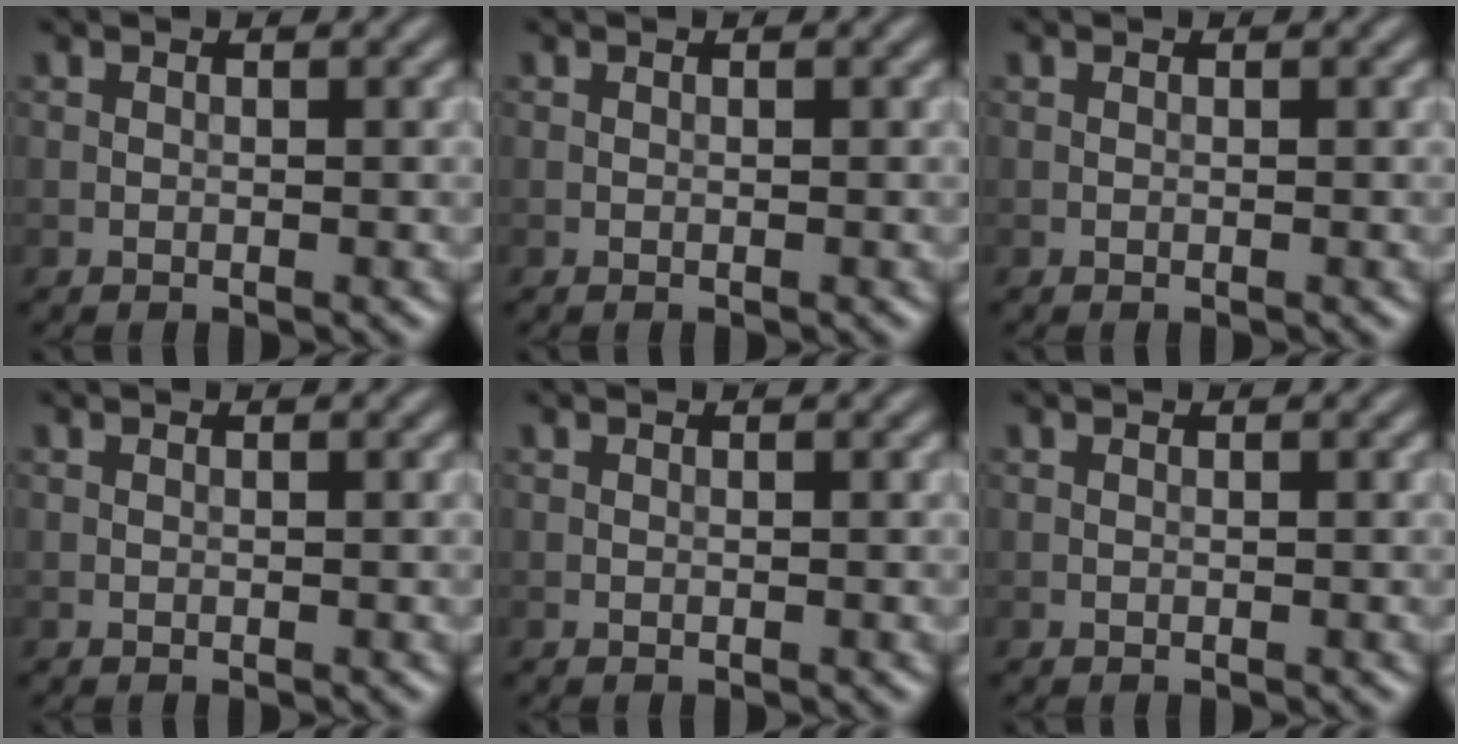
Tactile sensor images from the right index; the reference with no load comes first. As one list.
[{"total": 0.0}, {"total": 0.0}, {"total": 0.0}, {"total": 0.0}, {"total": 0.0}]